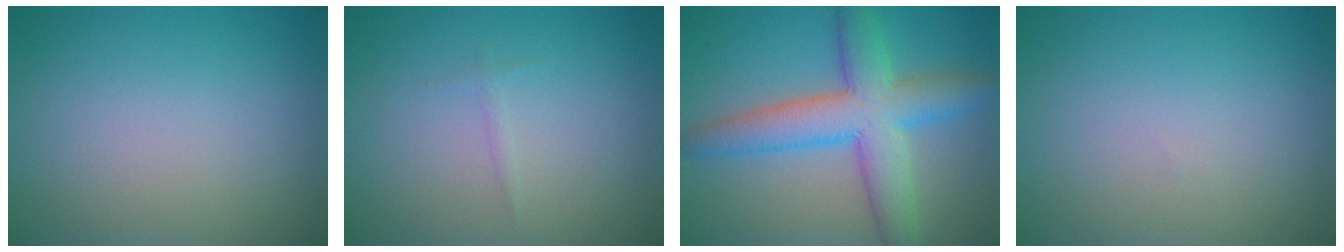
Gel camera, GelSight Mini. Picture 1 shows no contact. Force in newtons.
{"total": 0.5, "press": 0.5, "slide": 0.1}
{"total": 7.7, "press": 7.7, "slide": 0.4}
{"total": 0.0}